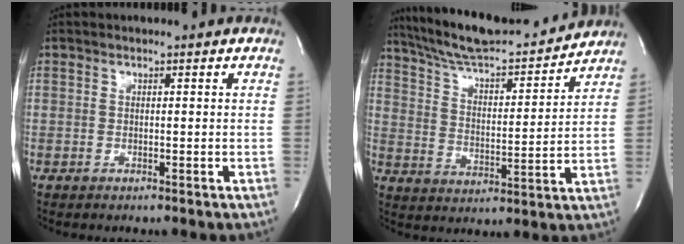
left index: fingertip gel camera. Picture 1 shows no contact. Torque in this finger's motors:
{"motor_torque": [0.07, -0.08, 0.45, 0.13]}